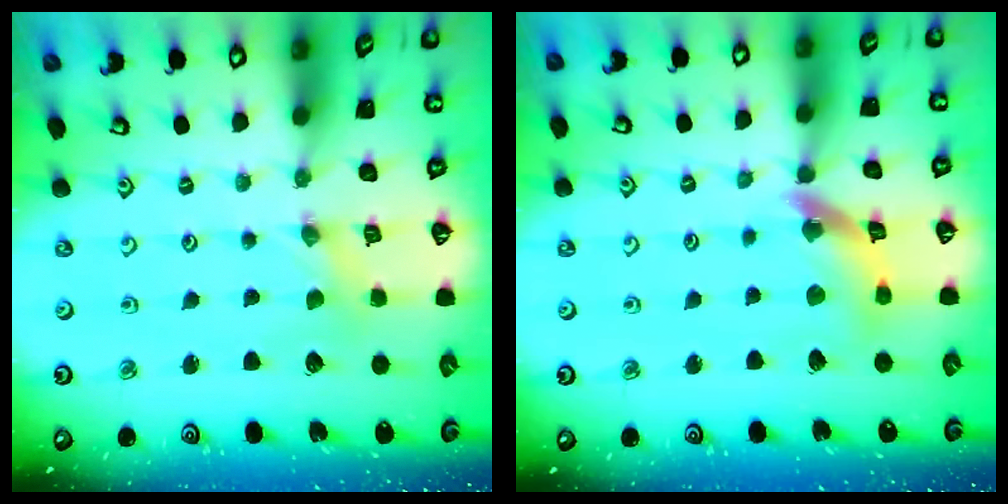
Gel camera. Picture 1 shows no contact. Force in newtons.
{"total": 11.9, "press": 11.8, "slide": 1.2}